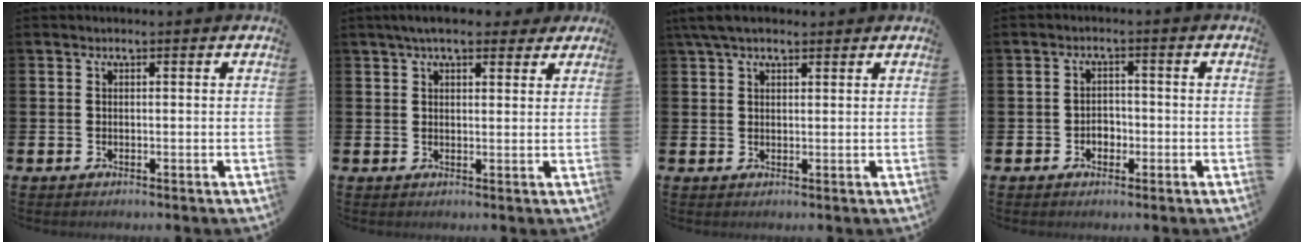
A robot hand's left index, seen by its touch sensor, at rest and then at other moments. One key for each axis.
{"total": 5.4, "fx": 4.4, "fy": 1.8, "fz": 2.6, "tx": -0.046, "ty": -0.009, "tz": 0.078}
{"total": 4.1, "fx": 3.2, "fy": 1.5, "fz": 2.1, "tx": -0.033, "ty": -0.005, "tz": 0.057}
{"total": 2.1, "fx": -0.8, "fy": 1.7, "fz": 0.9, "tx": -0.005, "ty": -0.001, "tz": -0.022}